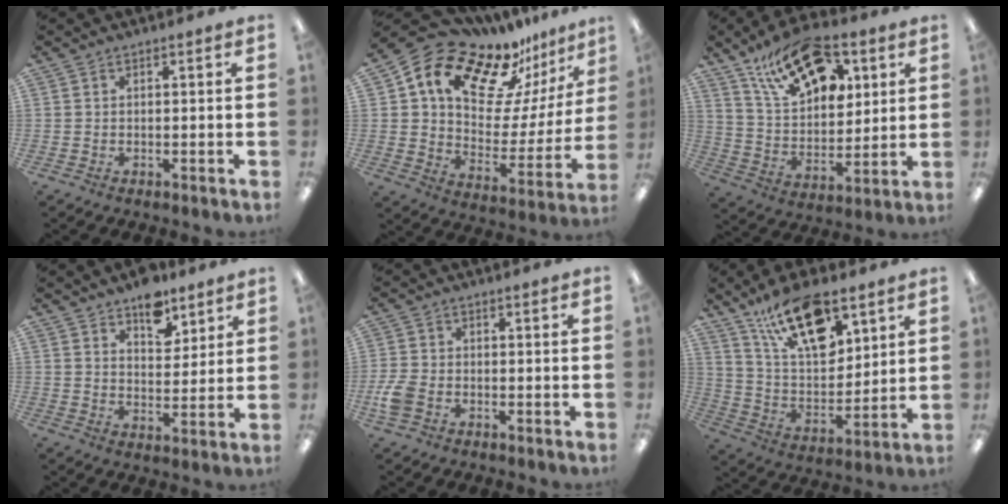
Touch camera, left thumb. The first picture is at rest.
{"total": 17.5, "force": [13.0, 9.0, 7.6], "torque": [-0.145, -0.092, 0.226]}
{"total": 18.7, "force": [12.0, 9.9, 10.4], "torque": [-0.175, -0.051, 0.213]}
{"total": 9.0, "force": [6.6, 4.8, 3.8], "torque": [-0.041, -0.037, 0.115]}
{"total": 5.2, "force": [-2.0, 3.6, 3.2], "torque": [-0.068, 0.009, -0.036]}
{"total": 20.0, "force": [12.3, 9.0, 12.9], "torque": [-0.222, -0.054, 0.214]}